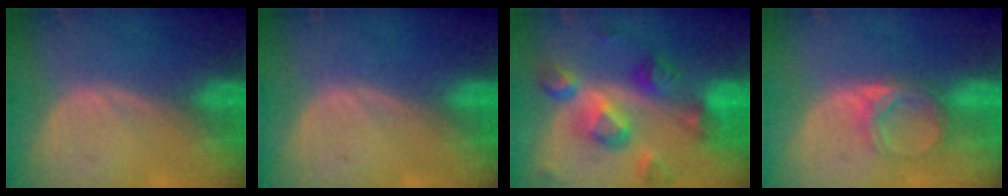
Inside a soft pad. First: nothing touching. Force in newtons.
{"total": 0.0}
{"total": 10.5, "press": 9.4, "slide": 4.7}
{"total": 5.2, "press": 4.6, "slide": 2.4}